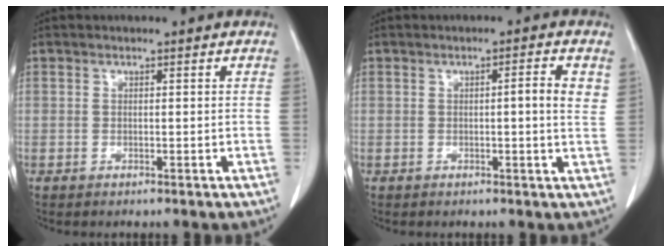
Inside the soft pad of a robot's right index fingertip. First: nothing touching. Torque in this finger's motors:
{"motor_torque": [0.31, 0.24, 0.20, 0.02]}